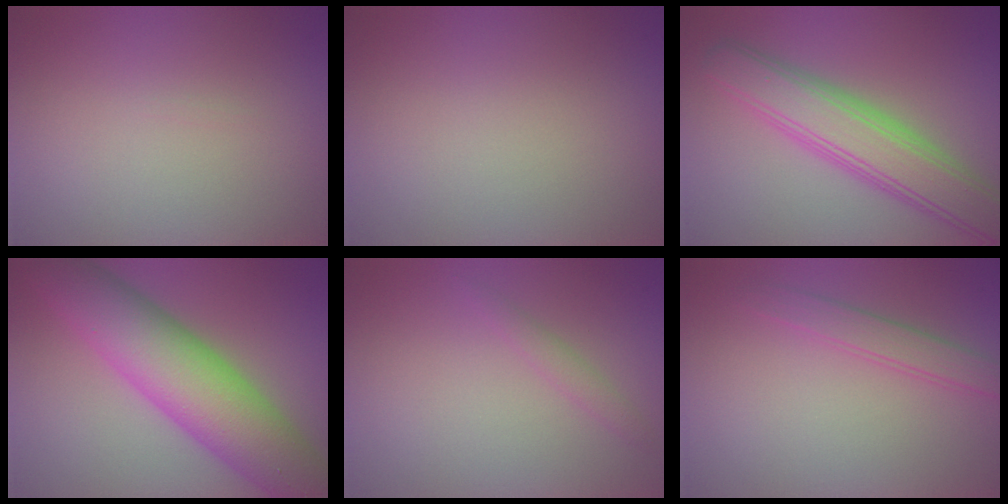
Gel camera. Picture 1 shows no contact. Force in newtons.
{"total": 0.0}
{"total": 6.5, "press": 6.5, "slide": 0.3}
{"total": 10.3, "press": 10.3, "slide": 0.4}
{"total": 1.0, "press": 1.0, "slide": 0.0}
{"total": 1.8, "press": 1.8, "slide": 0.1}